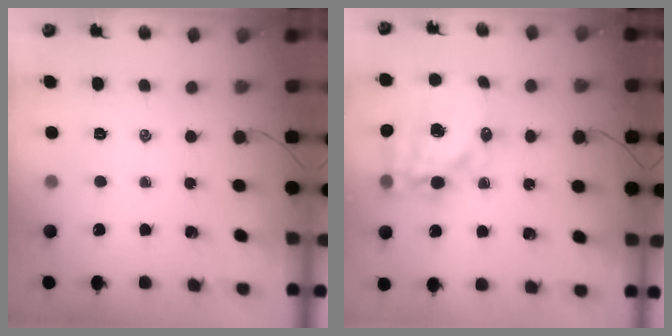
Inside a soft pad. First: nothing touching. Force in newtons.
{"total": 18.8, "press": 18.4, "slide": 4.1}